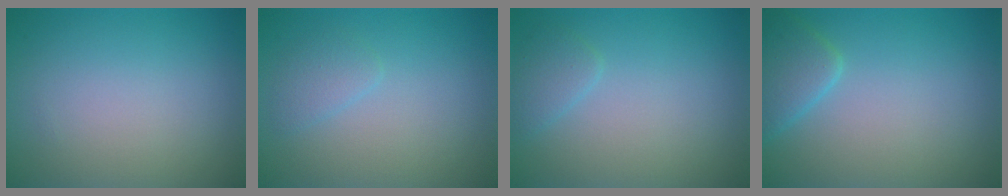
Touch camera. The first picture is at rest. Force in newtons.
{"total": 1.3, "press": 1.3, "slide": 0.1}
{"total": 1.4, "press": 1.4, "slide": 0.1}
{"total": 2.7, "press": 2.7, "slide": 0.2}